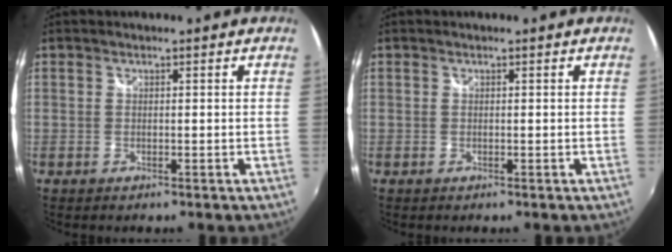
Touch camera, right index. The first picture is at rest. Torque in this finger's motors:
{"motor_torque": [0.00, 0.00, 0.00, 0.00]}